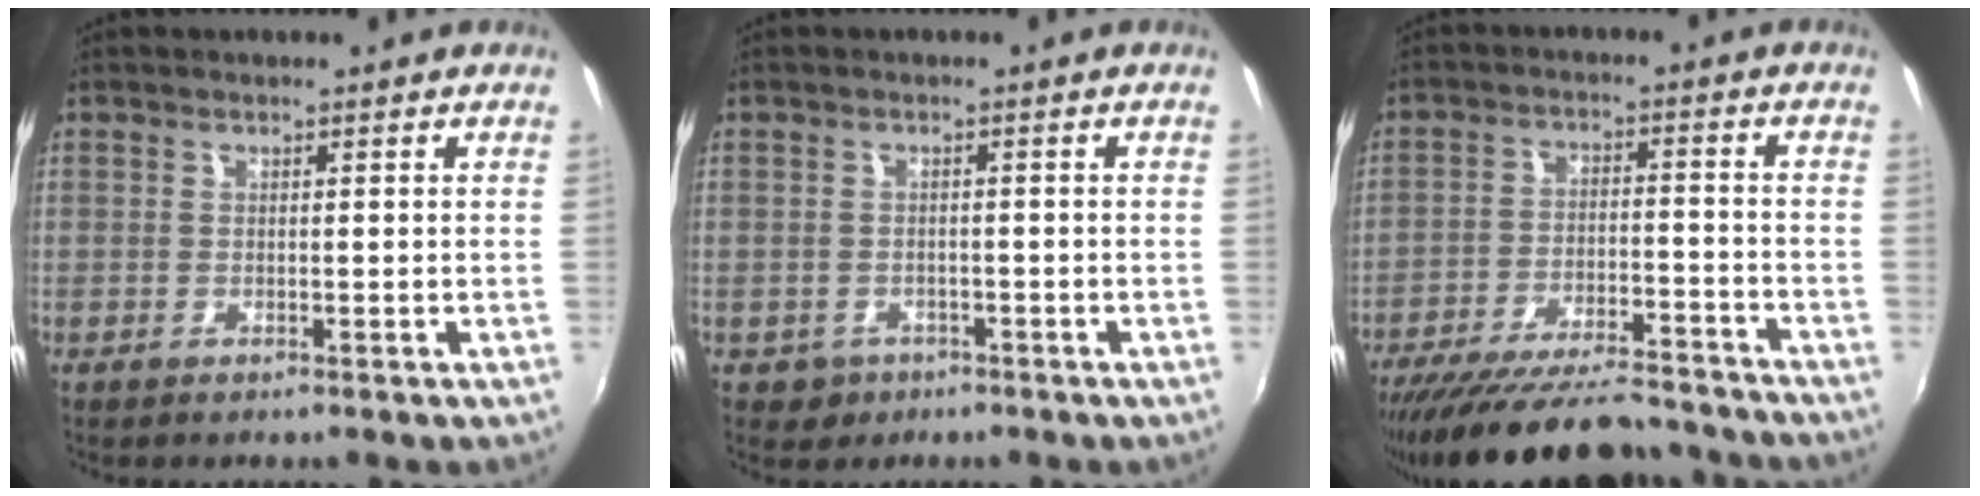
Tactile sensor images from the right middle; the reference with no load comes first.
{"total": 3.2, "force": [-1.5, 2.7, 0.8], "torque": [-0.027, 0.000, -0.016]}
{"total": 21.4, "force": [-18.9, 4.6, 8.8], "torque": [-0.174, -0.021, -0.270]}